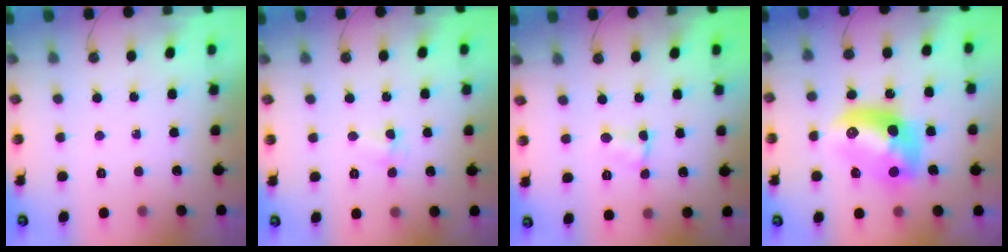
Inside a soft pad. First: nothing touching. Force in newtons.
{"total": 4.9, "press": 4.8, "slide": 0.7}
{"total": 1.7, "press": 1.7, "slide": 0.3}
{"total": 13.5, "press": 13.4, "slide": 1.1}